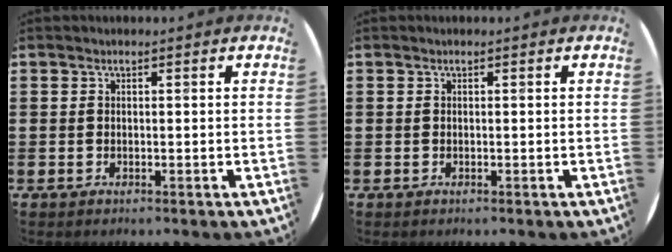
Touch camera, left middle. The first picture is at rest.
{"total": 0.0}